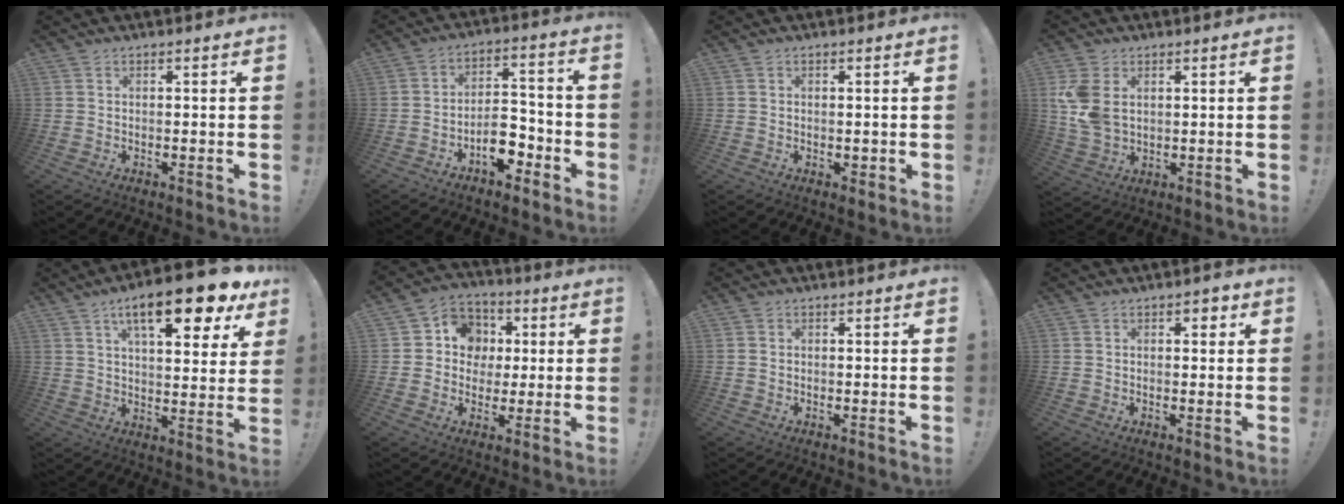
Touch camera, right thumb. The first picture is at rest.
{"total": 10.0, "force": [-5.5, 5.8, 6.0], "torque": [-0.097, 0.043, -0.090]}
{"total": 1.1, "force": [0.1, 1.0, 0.6], "torque": [-0.005, 0.000, 0.003]}
{"total": 9.2, "force": [2.7, 6.3, 6.2], "torque": [-0.127, -0.008, 0.053]}
{"total": 17.4, "force": [9.3, 5.1, 13.8], "torque": [-0.205, -0.048, 0.141]}
{"total": 10.3, "force": [0.8, 9.7, 3.4], "torque": [-0.045, 0.006, 0.023]}
{"total": 0.7, "force": [0.1, 0.7, 0.0], "torque": [-0.006, 0.005, 0.003]}
{"total": 1.8, "force": [0.5, 1.3, 1.1], "torque": [-0.009, 0.000, 0.005]}